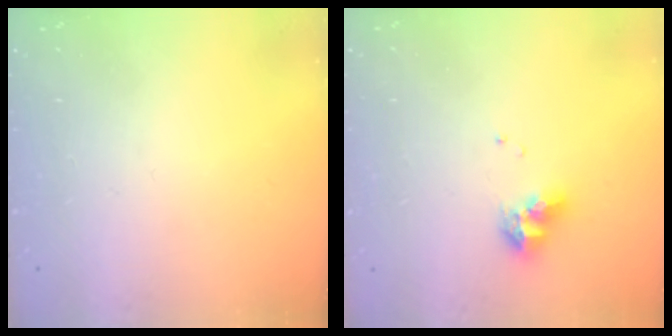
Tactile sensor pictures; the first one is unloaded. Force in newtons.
{"total": 9.0, "press": 8.9, "slide": 1.0}